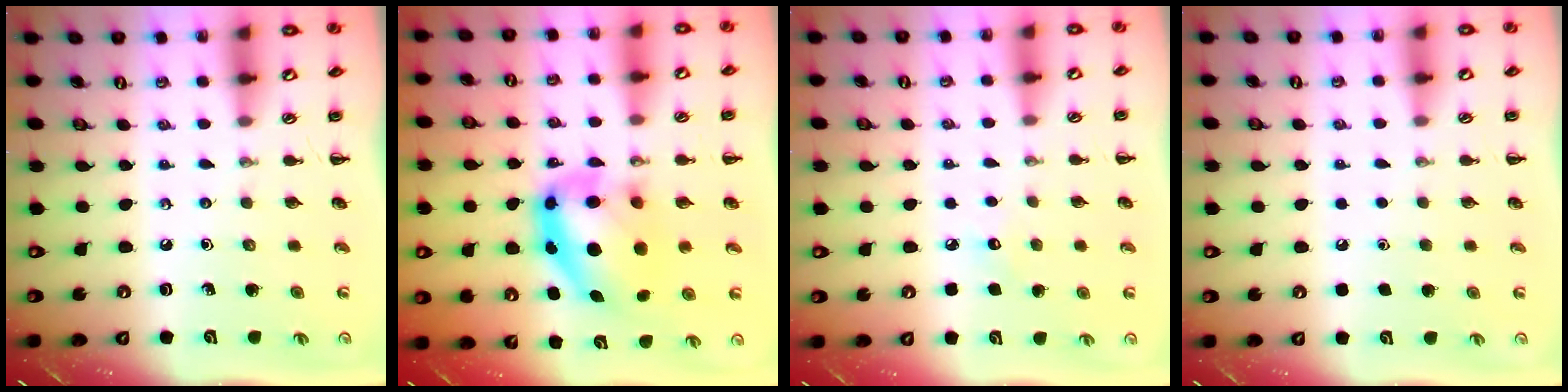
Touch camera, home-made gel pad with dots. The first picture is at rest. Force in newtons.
{"total": 12.5, "press": 12.1, "slide": 2.9}
{"total": 4.8, "press": 4.6, "slide": 1.2}
{"total": 1.8, "press": 1.8, "slide": 0.1}